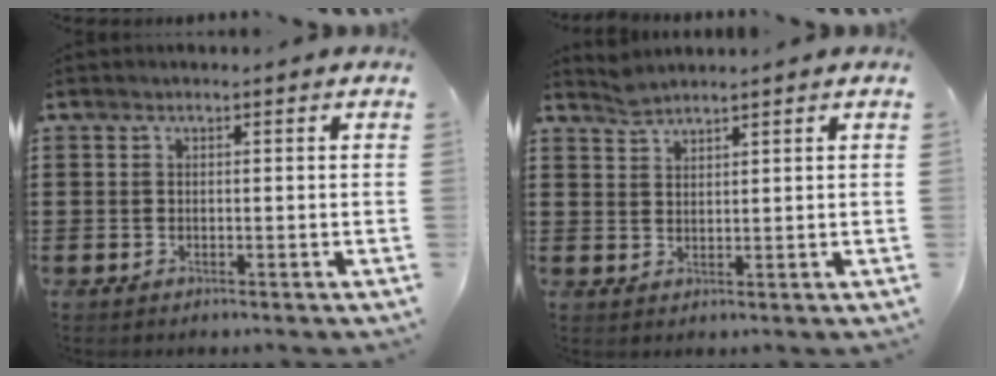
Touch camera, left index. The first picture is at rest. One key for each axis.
{"total": 2.1, "fx": 2.0, "fy": 0.3, "fz": 0.5, "tx": -0.013, "ty": 0.000, "tz": 0.039}